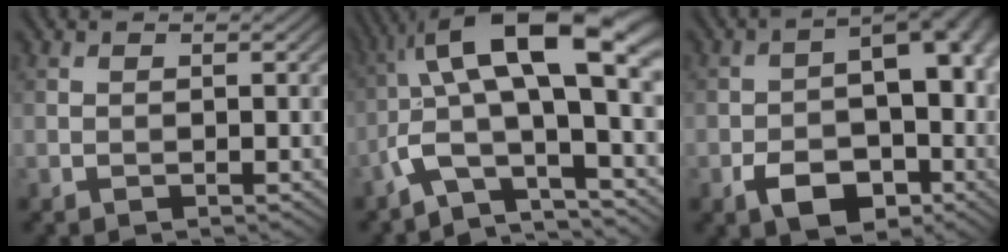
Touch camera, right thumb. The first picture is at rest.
{"total": 14.7, "force": [0.1, 4.3, 14.1], "torque": [-0.242, 0.027, -0.004]}
{"total": 11.1, "force": [-3.5, 6.8, 8.0], "torque": [-0.106, -0.015, -0.054]}